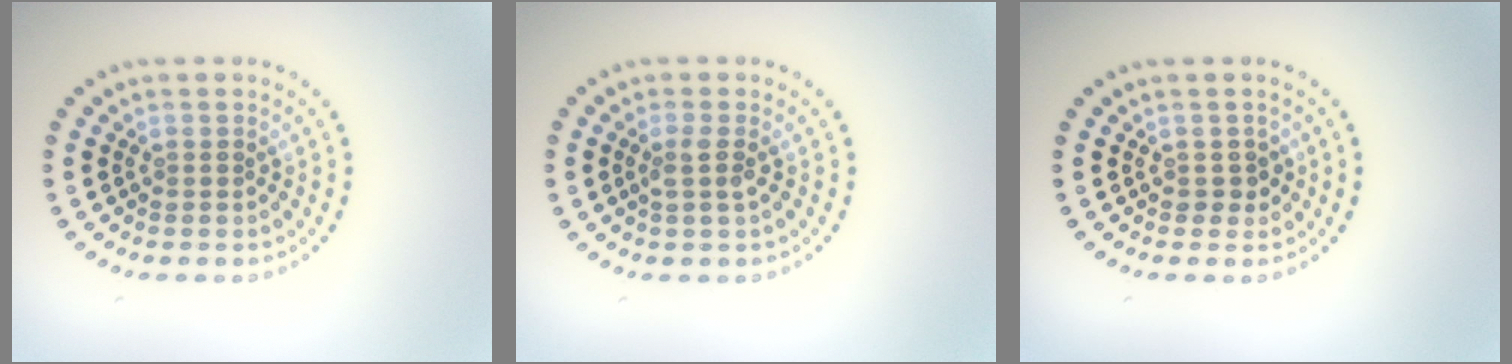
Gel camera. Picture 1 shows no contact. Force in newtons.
{"total": 1.5, "press": 1.2, "slide": 0.9}
{"total": 1.1, "press": 0.9, "slide": 0.6}